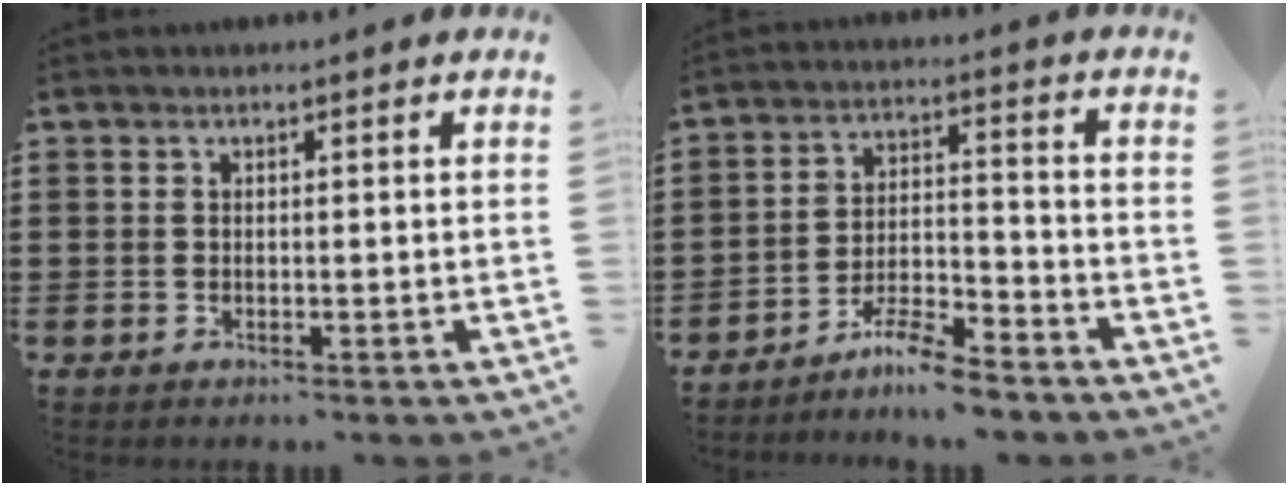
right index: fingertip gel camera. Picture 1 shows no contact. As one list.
[{"total": 6.5, "force": [-6.0, 0.5, 2.5], "torque": [-0.048, 0.004, -0.113]}]